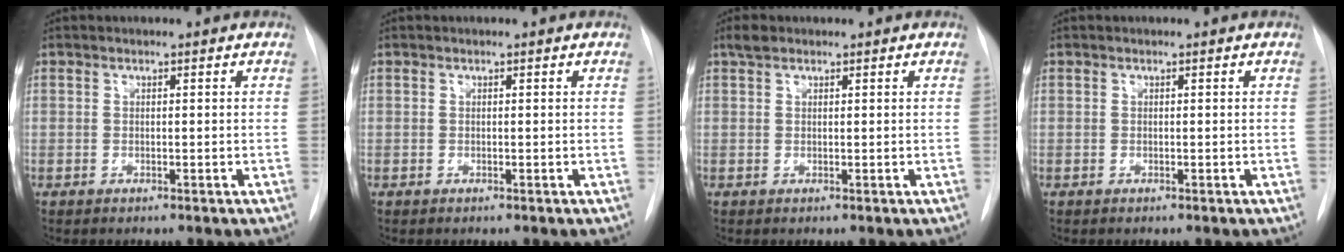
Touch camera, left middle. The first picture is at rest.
{"total": 0.0}
{"total": 1.6, "force": [1.2, 0.8, 0.7], "torque": [-0.015, 0.010, 0.021]}
{"total": 0.0}